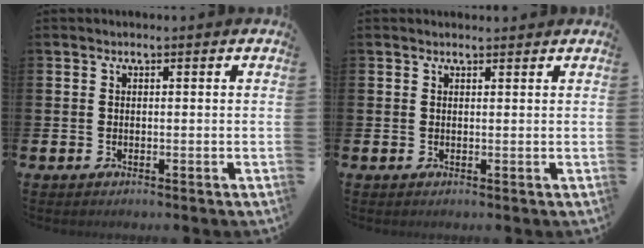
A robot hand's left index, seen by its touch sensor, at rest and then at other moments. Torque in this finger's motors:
{"motor_torque": [0.81, -1.31, -0.07, -0.02]}